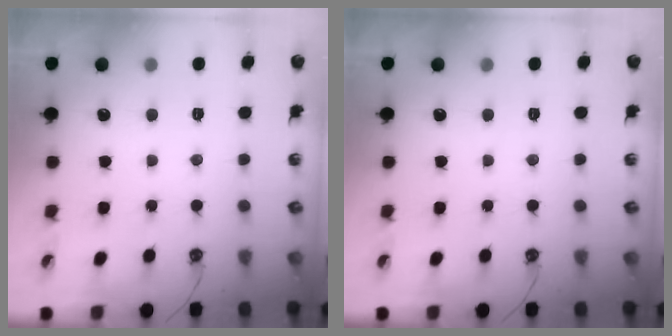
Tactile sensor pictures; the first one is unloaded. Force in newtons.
{"total": 0.0}